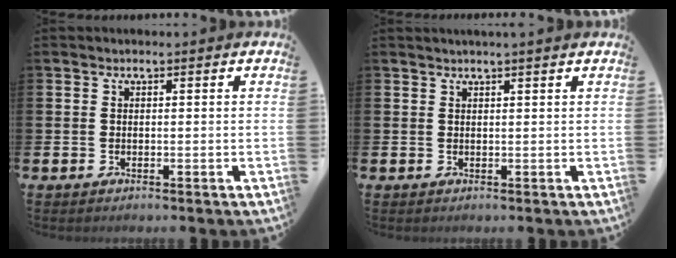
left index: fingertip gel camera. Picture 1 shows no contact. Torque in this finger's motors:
{"motor_torque": [0.97, -1.18, 0.41, 0.08]}